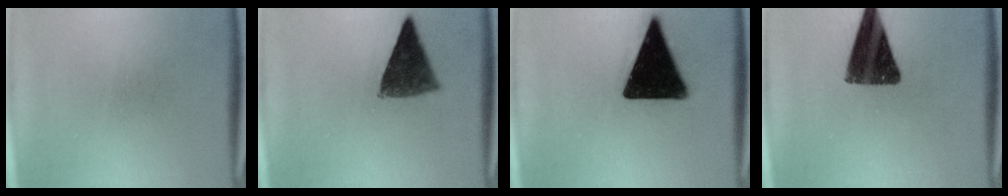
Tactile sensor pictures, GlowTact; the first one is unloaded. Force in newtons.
{"total": 8.8}
{"total": 19.6}
{"total": 13.1}